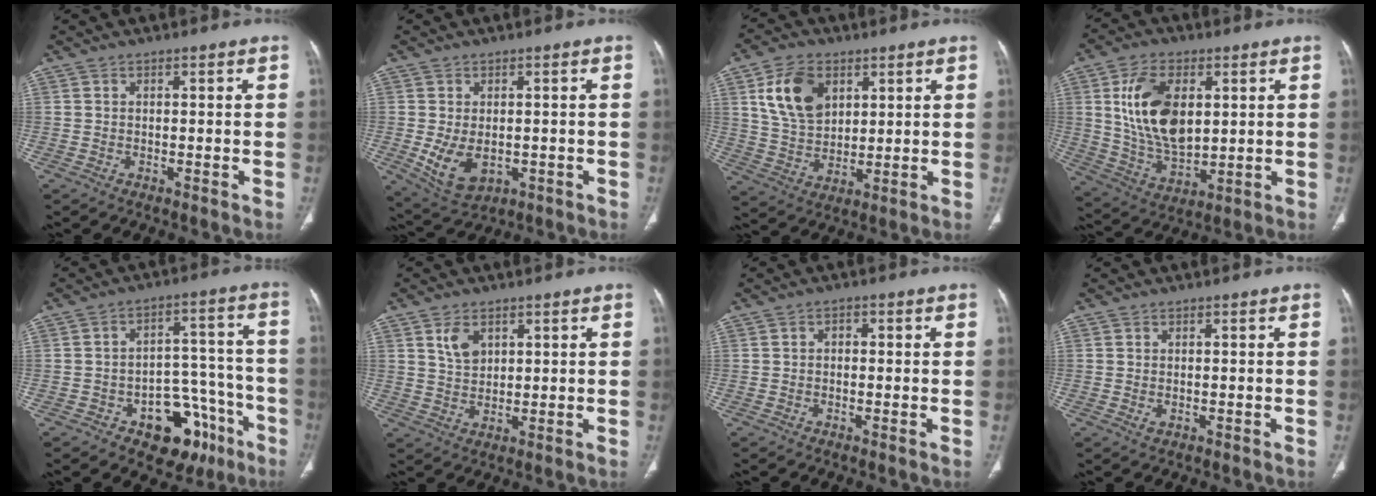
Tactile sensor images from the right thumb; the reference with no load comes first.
{"total": 7.4, "force": [-1.3, 4.8, 5.5], "torque": [-0.095, -0.008, -0.003]}
{"total": 11.7, "force": [4.8, 7.8, 7.3], "torque": [-0.115, -0.017, 0.098]}
{"total": 15.9, "force": [3.5, 9.3, 12.4], "torque": [-0.209, -0.015, 0.074]}
{"total": 14.8, "force": [-7.9, 9.0, 8.8], "torque": [-0.065, 0.069, -0.102]}
{"total": 4.5, "force": [2.2, 2.9, 2.6], "torque": [-0.039, -0.014, 0.049]}
{"total": 1.2, "force": [0.0, 1.0, 0.8], "torque": [-0.001, 0.005, -0.006]}
{"total": 0.7, "force": [-0.2, 0.4, 0.5], "torque": [-0.012, -0.001, 0.002]}